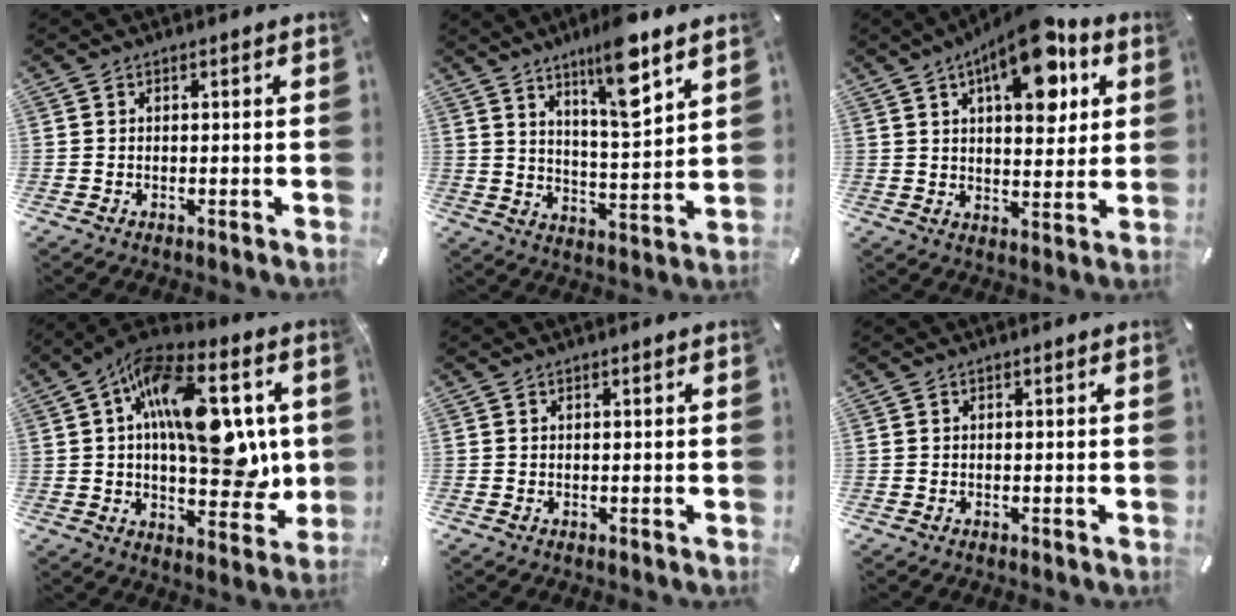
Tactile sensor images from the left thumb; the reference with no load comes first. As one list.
[{"total": 12.5, "force": [8.6, 2.4, 8.8], "torque": [-0.142, -0.051, 0.141]}, {"total": 16.0, "force": [8.4, 6.8, 11.8], "torque": [-0.172, -0.032, 0.137]}, {"total": 22.4, "force": [5.2, 11.6, 18.5], "torque": [-0.281, -0.019, 0.084]}, {"total": 0.0}, {"total": 0.0}]